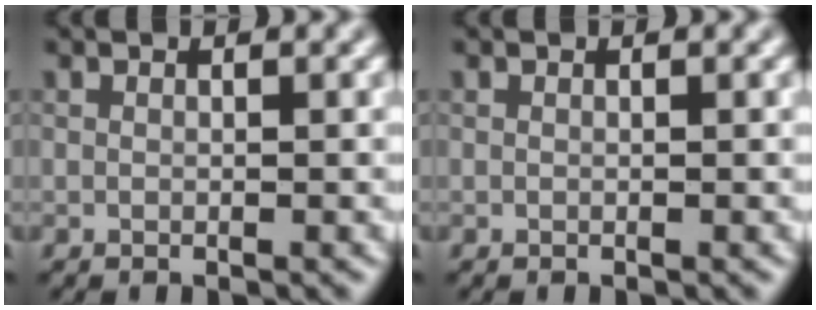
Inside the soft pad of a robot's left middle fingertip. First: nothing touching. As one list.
[{"total": 0.0}]